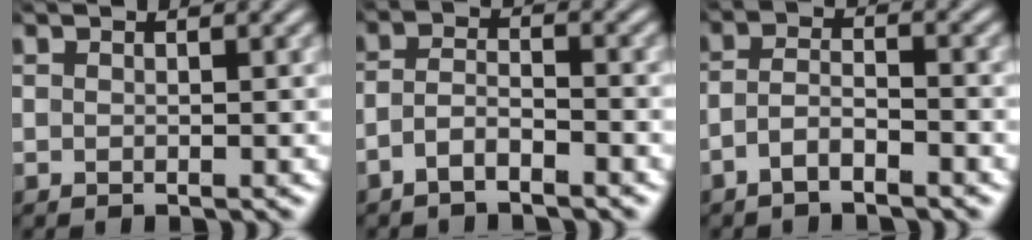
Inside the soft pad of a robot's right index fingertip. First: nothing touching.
{"total": 3.2, "force": [-2.4, 1.4, 1.6], "torque": [-0.033, -0.011, -0.042]}
{"total": 3.2, "force": [-2.2, 1.5, 1.7], "torque": [-0.036, -0.011, -0.039]}